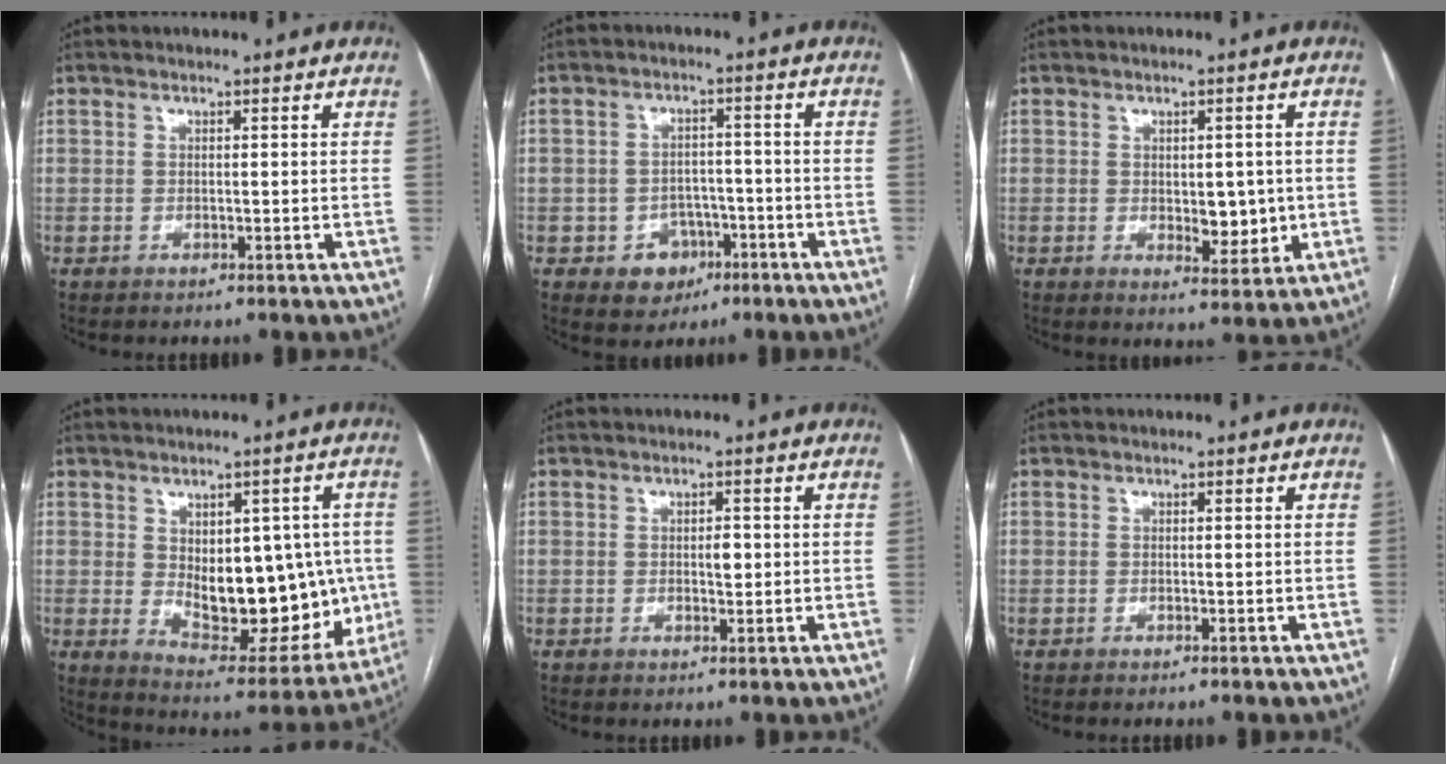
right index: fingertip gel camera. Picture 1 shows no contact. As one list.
[{"total": 5.6, "force": [-2.6, 4.7, 1.6], "torque": [-0.013, 0.011, -0.028]}, {"total": 5.4, "force": [-0.2, 2.7, 4.6], "torque": [-0.058, -0.006, 0.007]}, {"total": 17.3, "force": [-0.3, 8.5, 15.1], "torque": [-0.212, -0.001, 0.023]}, {"total": 1.8, "force": [0.1, 0.8, 1.6], "torque": [-0.024, 0.001, 0.002]}, {"total": 0.0}]